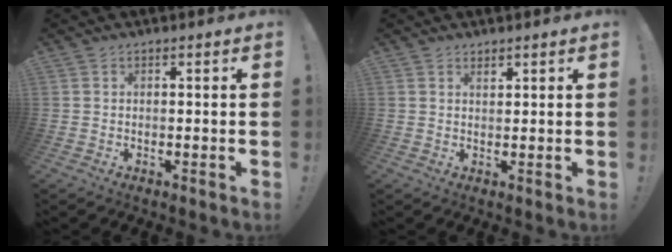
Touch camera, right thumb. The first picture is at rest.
{"total": 1.3, "force": [1.1, 0.5, 0.4], "torque": [0.009, -0.007, 0.018]}